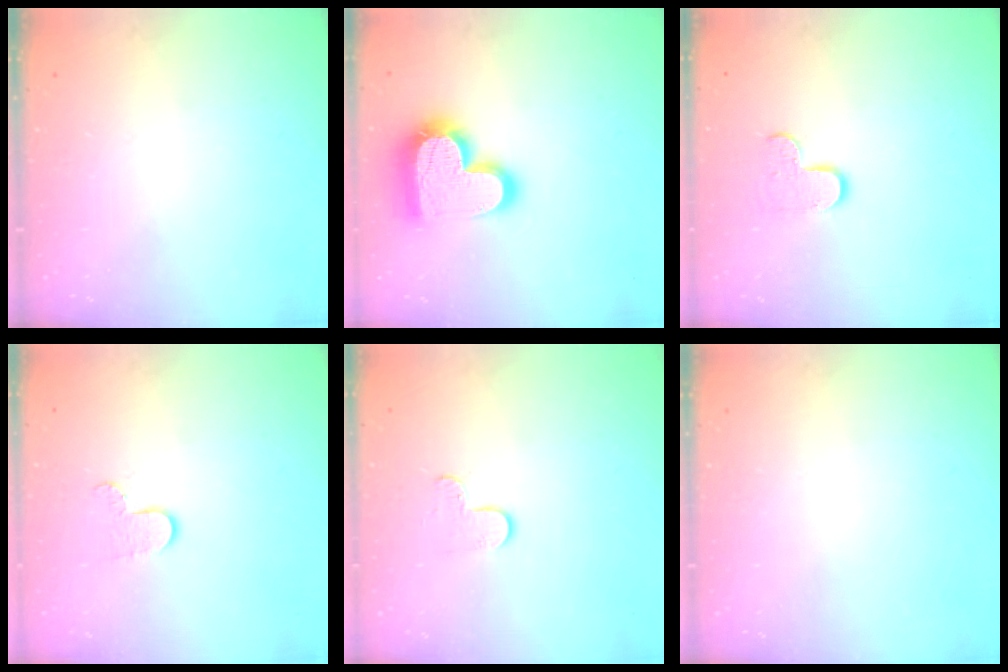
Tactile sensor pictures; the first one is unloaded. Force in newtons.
{"total": 19.8, "press": 19.7, "slide": 1.3}
{"total": 6.2, "press": 6.2, "slide": 0.3}
{"total": 6.1, "press": 6.0, "slide": 0.6}
{"total": 4.7, "press": 4.7, "slide": 0.4}
{"total": 0.0}